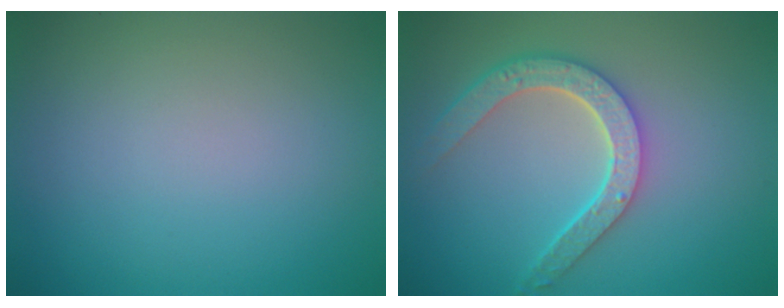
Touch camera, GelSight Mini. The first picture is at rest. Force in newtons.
{"total": 5.0, "press": 4.0, "slide": 3.0}